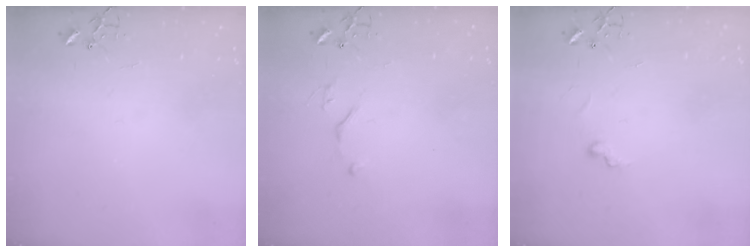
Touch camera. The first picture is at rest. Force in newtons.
{"total": 4.3, "press": 4.3, "slide": 0.6}
{"total": 5.6, "press": 5.6, "slide": 0.5}